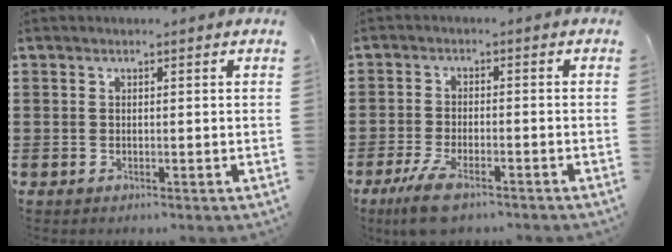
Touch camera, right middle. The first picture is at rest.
{"total": 5.7, "force": [-4.0, 1.5, 3.7], "torque": [-0.087, -0.002, -0.078]}